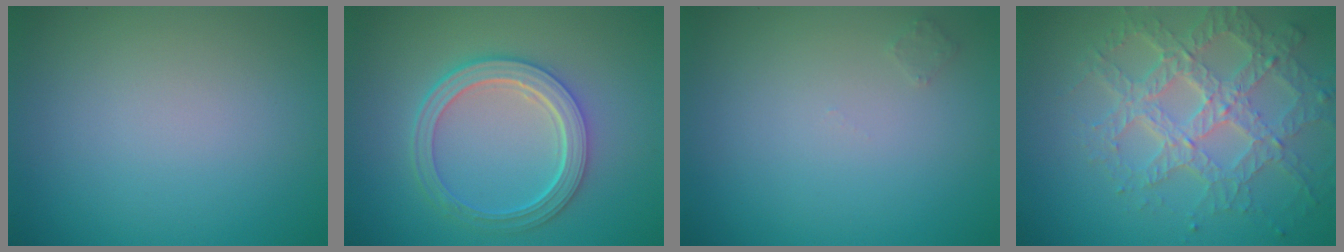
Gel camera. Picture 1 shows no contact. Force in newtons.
{"total": 5.0, "press": 3.9, "slide": 3.1}
{"total": 0.7, "press": 0.7, "slide": 0.0}
{"total": 7.0, "press": 5.1, "slide": 4.8}